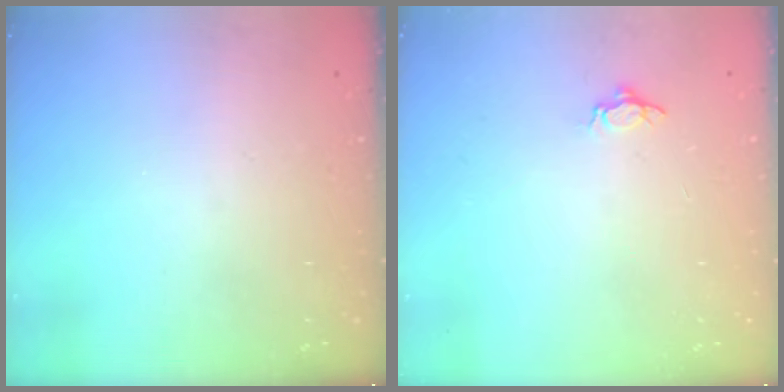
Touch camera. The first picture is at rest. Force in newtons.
{"total": 4.0, "press": 4.0, "slide": 0.6}